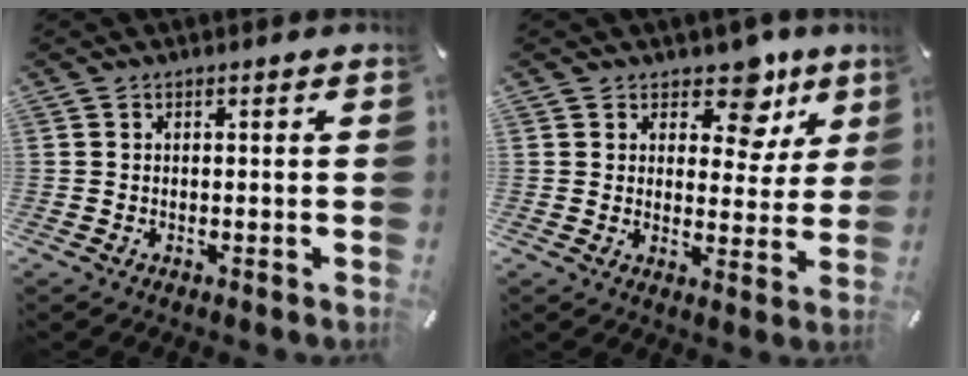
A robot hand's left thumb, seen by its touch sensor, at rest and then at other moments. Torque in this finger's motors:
{"motor_torque": [0.32, -0.50, 0.14, 0.05, -0.11]}